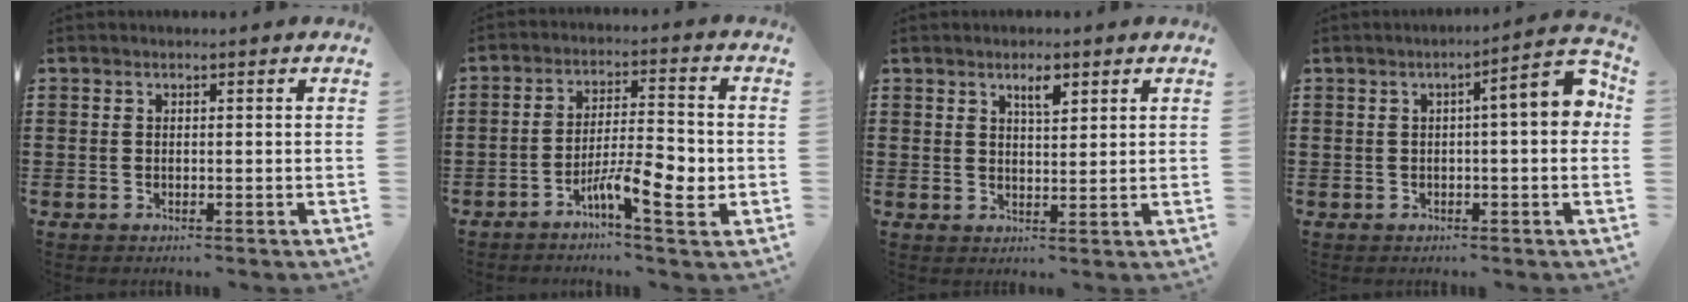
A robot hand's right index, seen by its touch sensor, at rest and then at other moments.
{"total": 8.0, "force": [-3.3, 1.3, 7.1], "torque": [-0.121, -0.001, -0.056]}
{"total": 3.0, "force": [1.9, 0.9, 2.1], "torque": [-0.030, -0.002, 0.029]}
{"total": 7.0, "force": [0.7, 1.4, 6.8], "torque": [-0.102, -0.005, 0.006]}